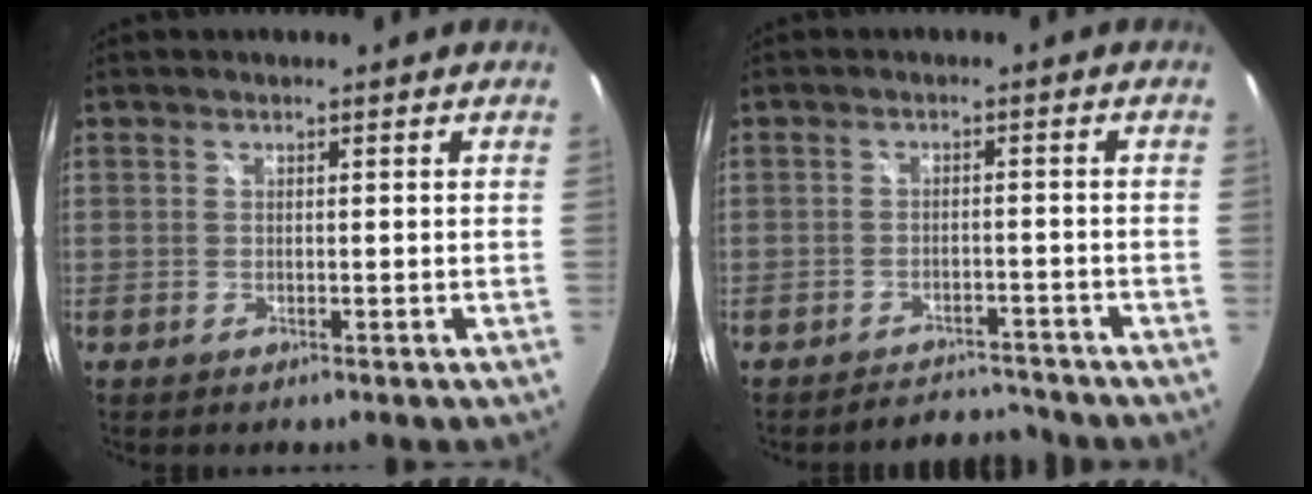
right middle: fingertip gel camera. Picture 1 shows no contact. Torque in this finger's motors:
{"motor_torque": [0.39, -0.52, -0.01, 0.02]}